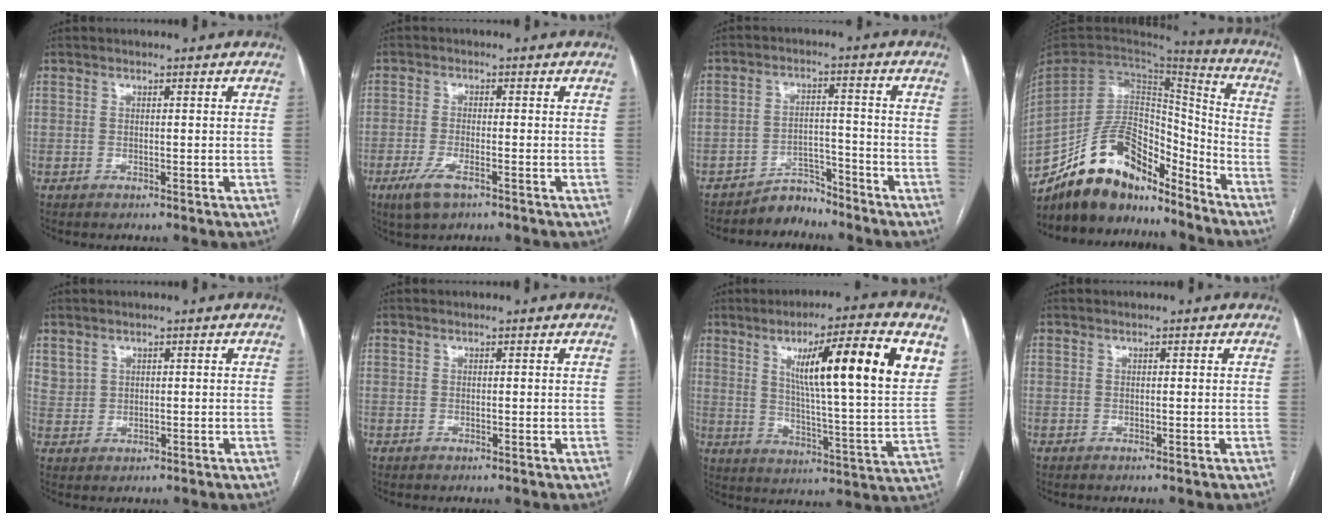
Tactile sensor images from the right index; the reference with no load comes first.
{"total": 4.5, "force": [-2.6, 1.1, 3.4], "torque": [-0.077, -0.008, -0.046]}
{"total": 4.3, "force": [-4.0, 1.4, -0.5], "torque": [0.019, 0.014, -0.066]}
{"total": 17.9, "force": [-14.8, 7.0, 7.3], "torque": [-0.130, 0.047, -0.259]}
{"total": 2.6, "force": [1.8, 1.9, 0.4], "torque": [-0.004, 0.003, 0.040]}
{"total": 0.0}
{"total": 20.2, "force": [8.3, 1.0, 18.4], "torque": [-0.266, 0.004, 0.118]}
{"total": 0.0}